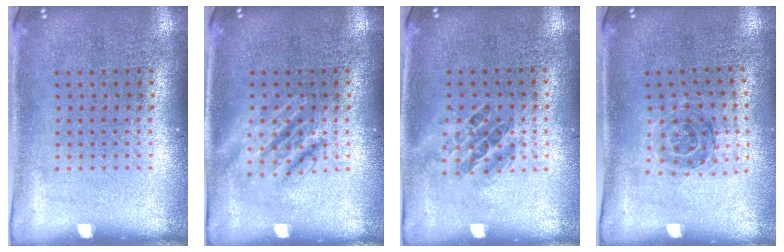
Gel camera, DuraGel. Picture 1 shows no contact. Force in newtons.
{"total": 2.7, "press": 2.6, "slide": 0.4}
{"total": 1.0, "press": 0.9, "slide": 0.4}
{"total": 1.1, "press": 1.1, "slide": 0.3}